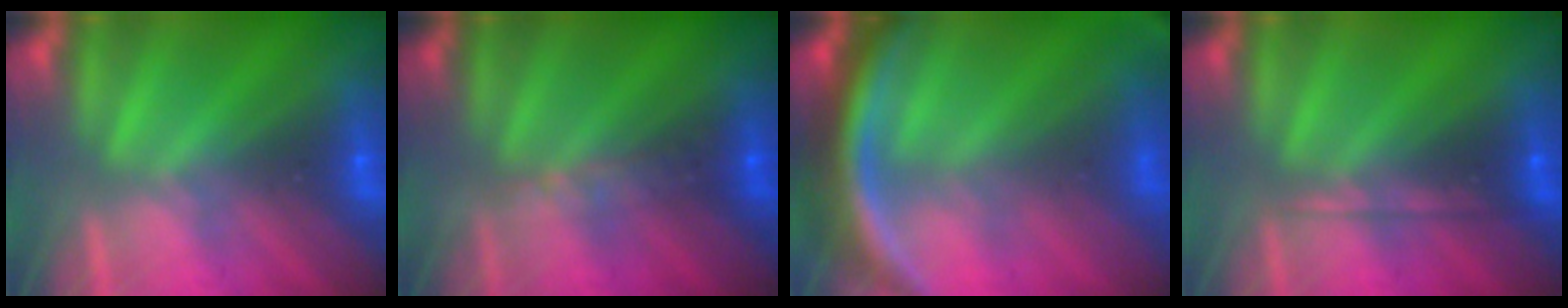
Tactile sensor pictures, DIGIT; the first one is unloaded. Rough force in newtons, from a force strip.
{"total": 2.9}
{"total": 9.9}
{"total": 2.1}